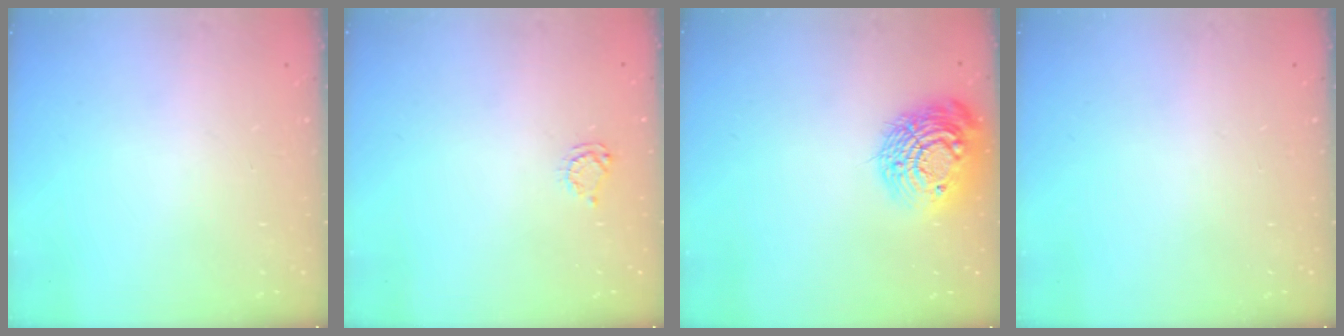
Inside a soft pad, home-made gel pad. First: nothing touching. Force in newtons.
{"total": 3.5, "press": 3.5, "slide": 0.4}
{"total": 15.8, "press": 15.7, "slide": 1.5}
{"total": 0.0}